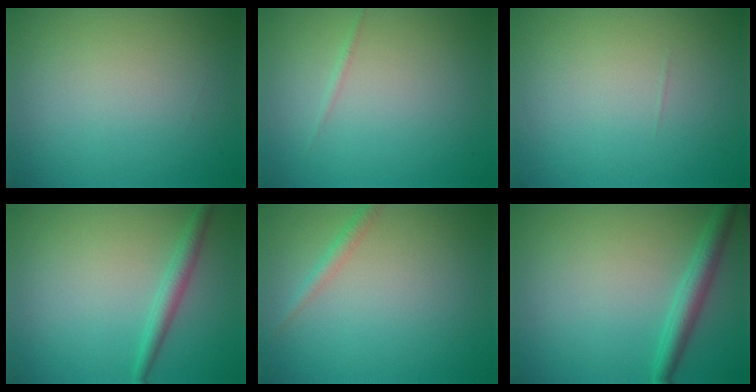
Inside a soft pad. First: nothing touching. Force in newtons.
{"total": 0.5, "press": 0.5, "slide": 0.0}
{"total": 0.0}
{"total": 2.1, "press": 2.1, "slide": 0.1}
{"total": 1.3, "press": 1.3, "slide": 0.0}
{"total": 3.1, "press": 3.1, "slide": 0.2}